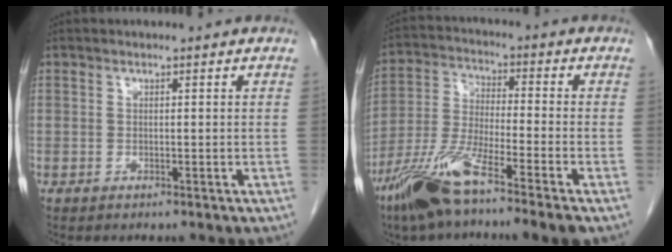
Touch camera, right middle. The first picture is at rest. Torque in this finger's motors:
{"motor_torque": [1.09, -1.04, 0.21, 0.11]}